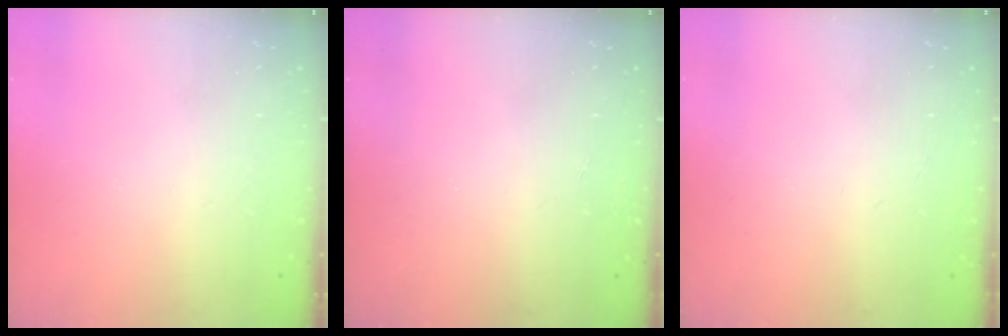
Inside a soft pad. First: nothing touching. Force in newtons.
{"total": 0.0}
{"total": 0.0}